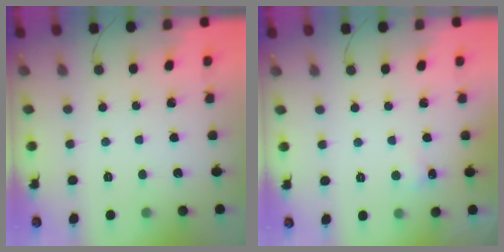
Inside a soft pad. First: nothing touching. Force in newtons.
{"total": 3.7, "press": 3.4, "slide": 1.2}